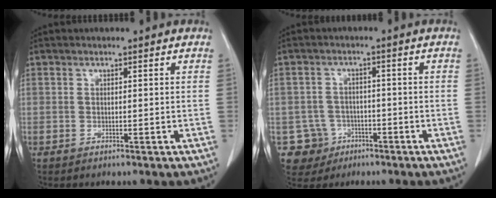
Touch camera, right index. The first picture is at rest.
{"total": 5.5, "force": [-2.3, 5.0, -0.1], "torque": [0.002, 0.011, -0.034]}